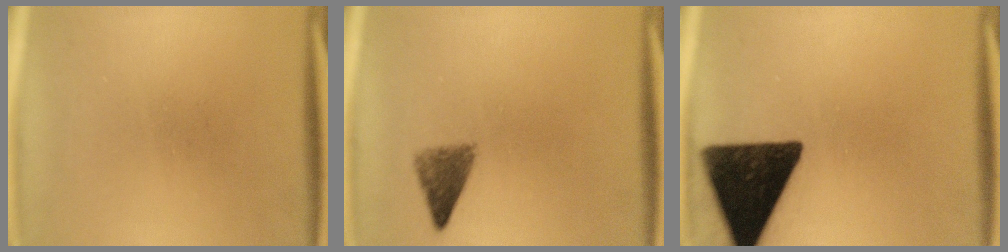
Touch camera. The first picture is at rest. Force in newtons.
{"total": 3.4}
{"total": 16.6}